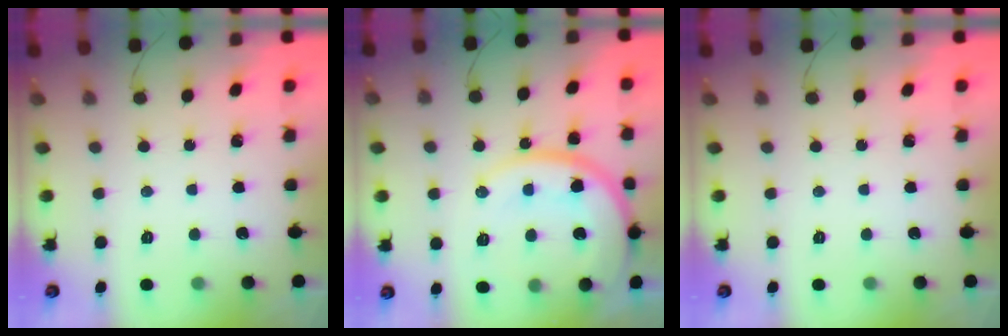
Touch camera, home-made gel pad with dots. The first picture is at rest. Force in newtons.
{"total": 17.0, "press": 16.8, "slide": 2.1}
{"total": 0.0}